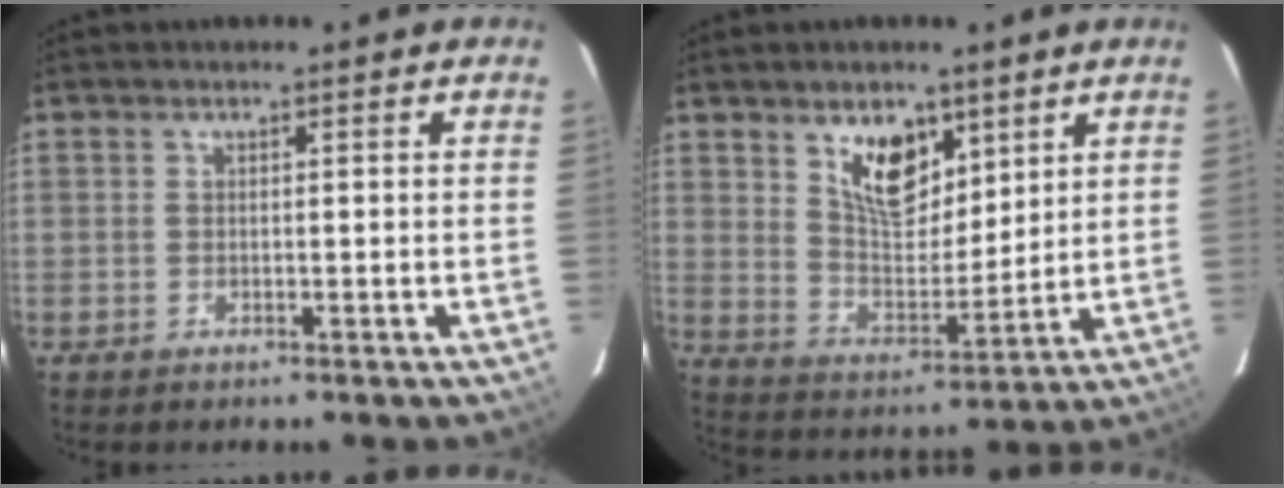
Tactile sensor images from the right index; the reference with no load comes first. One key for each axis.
{"total": 10.4, "fx": 6.0, "fy": 5.5, "fz": 6.5, "tx": -0.106, "ty": -0.002, "tz": 0.115}